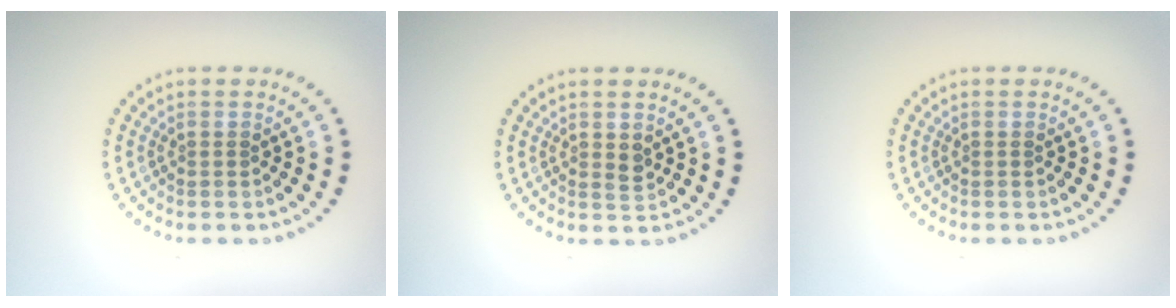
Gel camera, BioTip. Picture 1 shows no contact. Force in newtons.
{"total": 1.0, "press": 1.0, "slide": 0.4}
{"total": 0.0}